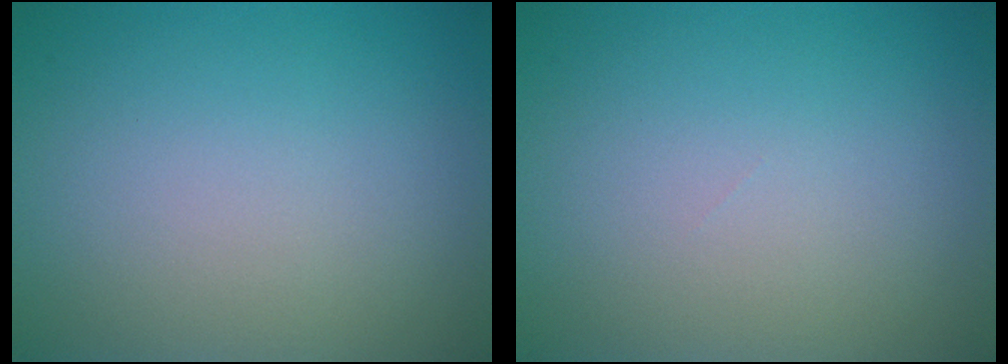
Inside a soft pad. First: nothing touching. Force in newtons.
{"total": 0.0}